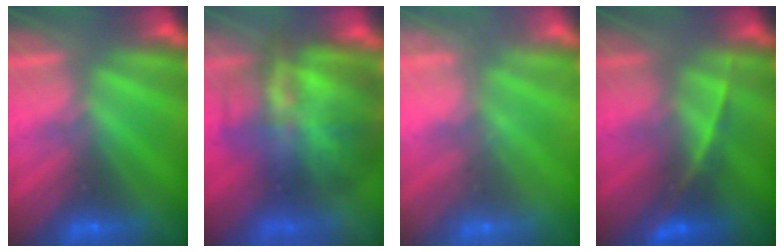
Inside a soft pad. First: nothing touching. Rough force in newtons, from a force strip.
{"total": 10.2}
{"total": 2.4}
{"total": 2.4}